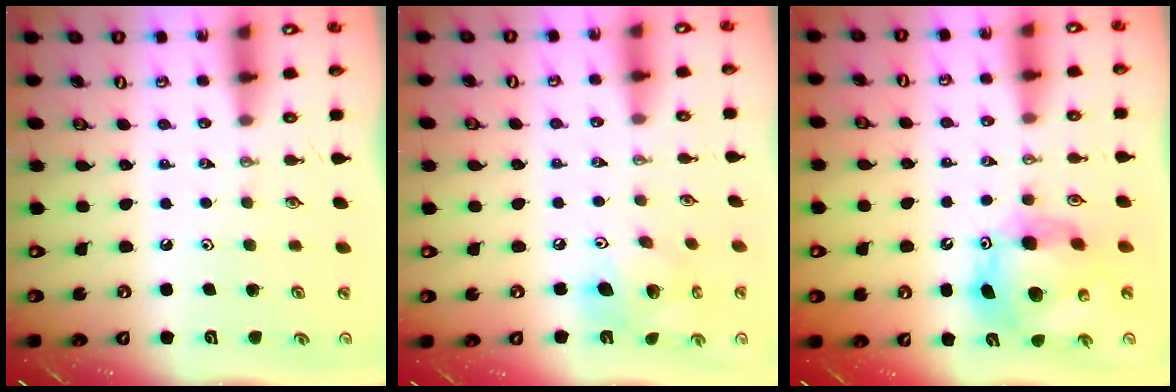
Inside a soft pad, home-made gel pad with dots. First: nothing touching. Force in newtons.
{"total": 12.6, "press": 12.5, "slide": 2.2}
{"total": 14.7, "press": 14.6, "slide": 1.6}